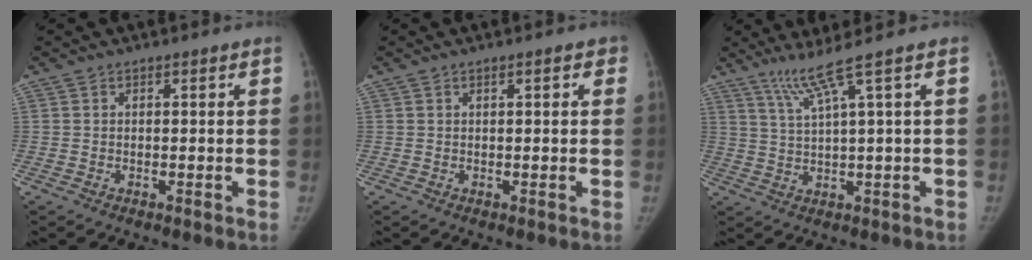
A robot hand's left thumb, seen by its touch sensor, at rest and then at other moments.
{"total": 1.7, "force": [0.7, 0.6, 1.4], "torque": [-0.013, 0.002, 0.007]}
{"total": 5.5, "force": [3.4, -1.9, 3.9], "torque": [-0.082, -0.020, 0.077]}